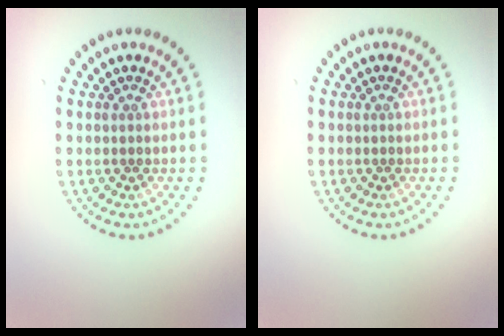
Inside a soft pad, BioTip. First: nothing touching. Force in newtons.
{"total": 0.0}